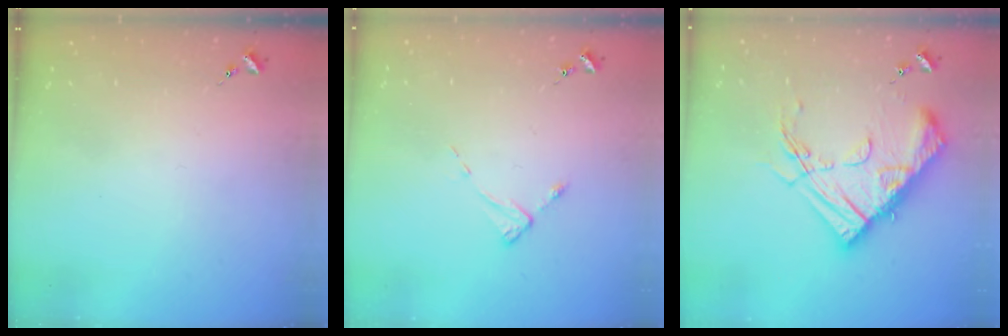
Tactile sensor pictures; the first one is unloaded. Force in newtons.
{"total": 2.6, "press": 2.6, "slide": 0.4}
{"total": 19.9, "press": 19.8, "slide": 2.0}